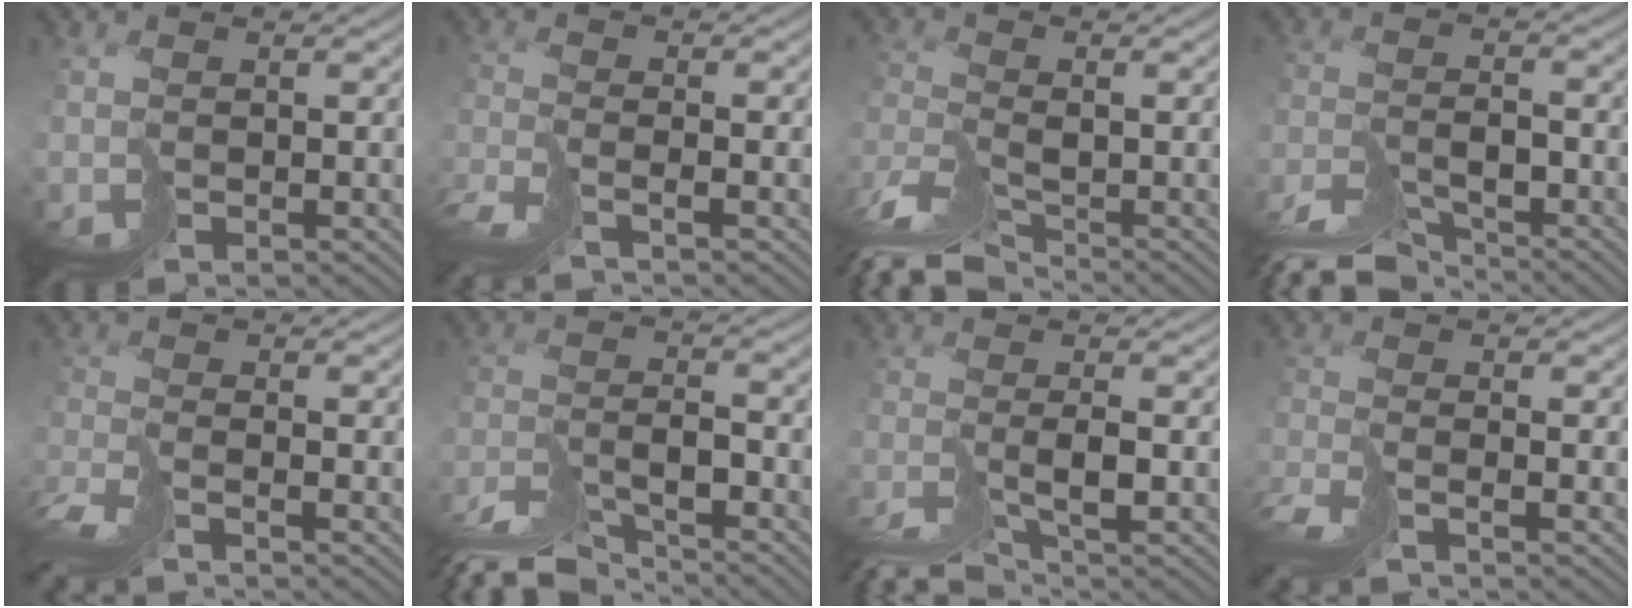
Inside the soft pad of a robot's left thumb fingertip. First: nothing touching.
{"total": 3.5, "force": [-3.2, -0.6, 1.2], "torque": [-0.028, -0.005, -0.069]}
{"total": 7.1, "force": [-6.4, 1.1, 2.8], "torque": [-0.050, -0.006, -0.131]}
{"total": 7.4, "force": [-7.0, 1.2, 2.2], "torque": [-0.034, -0.002, -0.131]}
{"total": 4.7, "force": [-4.5, -0.3, 1.5], "torque": [-0.037, -0.007, -0.093]}
{"total": 8.4, "force": [-7.8, 1.0, 3.1], "torque": [-0.053, 0.000, -0.146]}
{"total": 5.3, "force": [-4.6, -0.2, 2.6], "torque": [-0.033, 0.000, -0.085]}
{"total": 4.1, "force": [-3.9, -0.4, 1.4], "torque": [-0.034, -0.008, -0.081]}